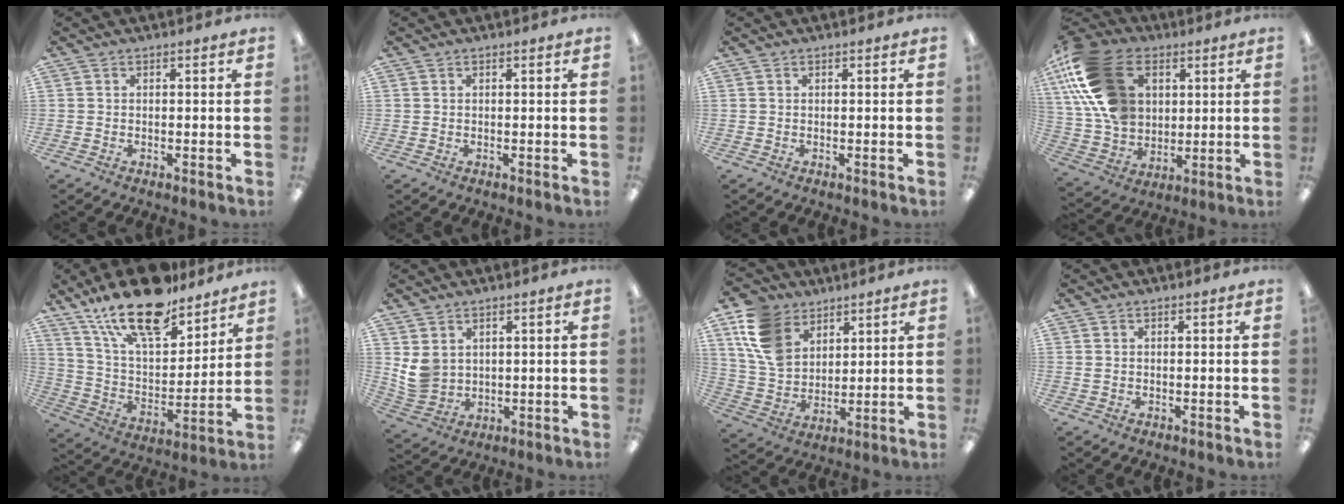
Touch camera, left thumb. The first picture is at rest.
{"total": 0.0}
{"total": 0.0}
{"total": 21.5, "force": [7.7, 15.1, 13.2], "torque": [-0.300, -0.019, 0.145]}
{"total": 20.8, "force": [15.7, 7.8, 11.2], "torque": [-0.198, -0.091, 0.274]}
{"total": 5.7, "force": [2.5, 4.7, 2.1], "torque": [-0.057, -0.004, 0.054]}
{"total": 13.6, "force": [7.7, 9.7, 5.6], "torque": [-0.136, -0.028, 0.156]}
{"total": 0.9, "force": [0.5, 0.7, 0.4], "torque": [-0.011, 0.003, 0.008]}